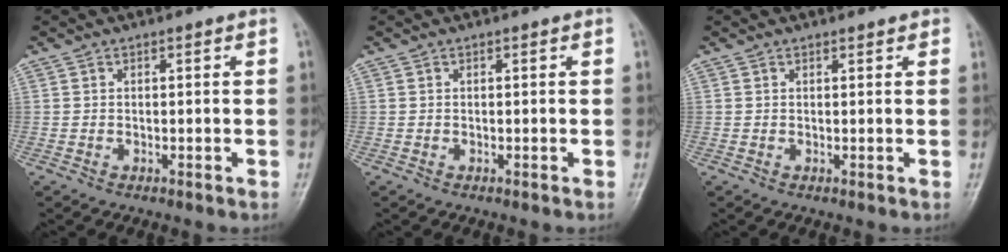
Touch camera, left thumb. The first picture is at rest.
{"total": 0.0}
{"total": 0.8, "force": [0.7, 0.4, 0.3], "torque": [-0.002, -0.003, 0.007]}